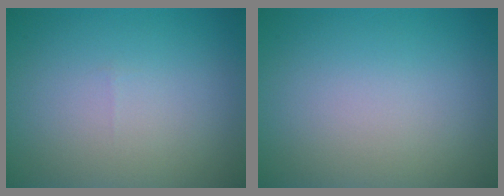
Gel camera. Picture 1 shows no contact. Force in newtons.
{"total": 0.0}